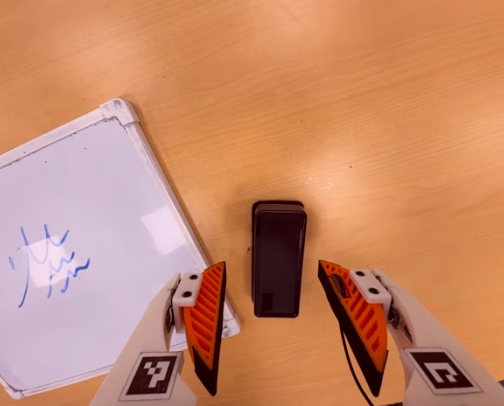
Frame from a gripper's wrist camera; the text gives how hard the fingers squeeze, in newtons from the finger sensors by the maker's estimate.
{"total": 0.0}